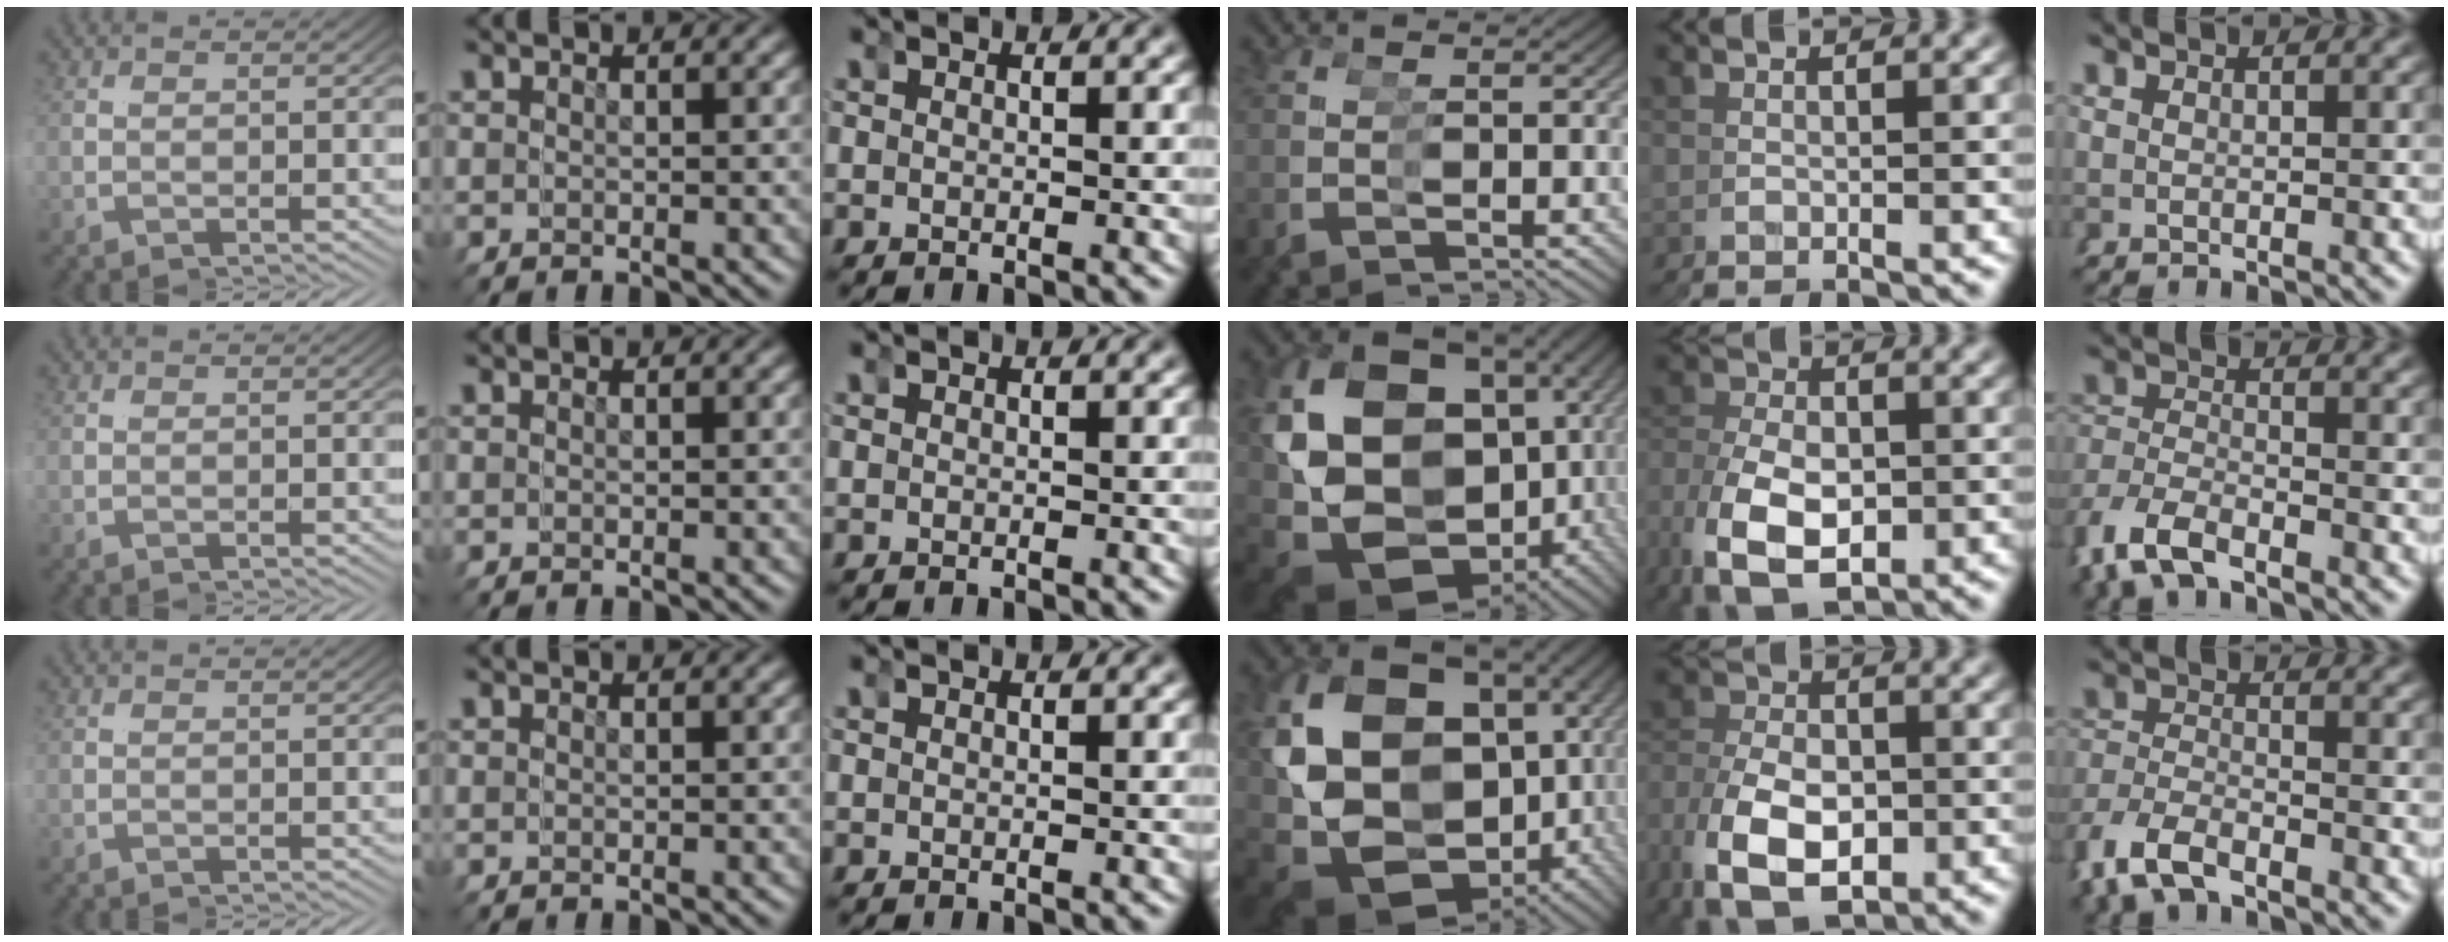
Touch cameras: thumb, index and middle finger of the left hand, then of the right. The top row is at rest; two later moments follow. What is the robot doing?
{"motion": "grasp_and_lifting", "object": "pipette"}